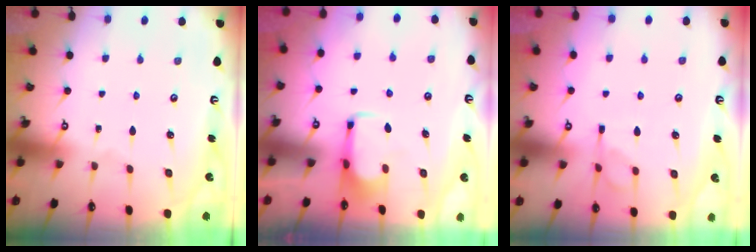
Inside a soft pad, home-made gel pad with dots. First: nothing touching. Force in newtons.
{"total": 2.0, "press": 1.9, "slide": 0.4}
{"total": 2.1, "press": 1.7, "slide": 1.1}